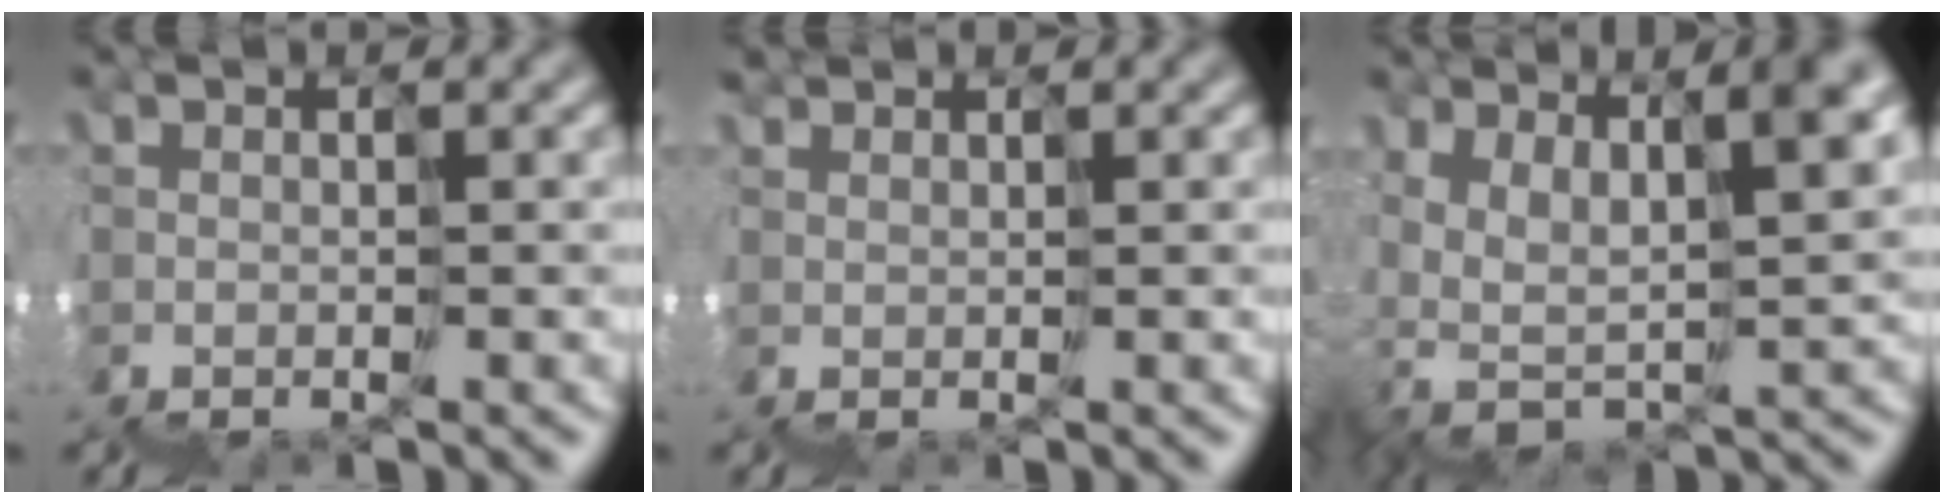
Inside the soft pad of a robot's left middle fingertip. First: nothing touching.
{"total": 1.3, "force": [1.1, -0.2, -0.6], "torque": [0.016, 0.017, 0.022]}
{"total": 6.1, "force": [4.6, 2.2, 3.3], "torque": [-0.077, 0.048, 0.083]}